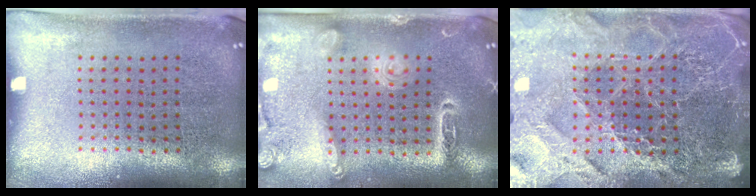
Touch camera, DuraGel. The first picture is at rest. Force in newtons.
{"total": 2.0, "press": 1.9, "slide": 0.6}
{"total": 5.0, "press": 4.5, "slide": 2.1}